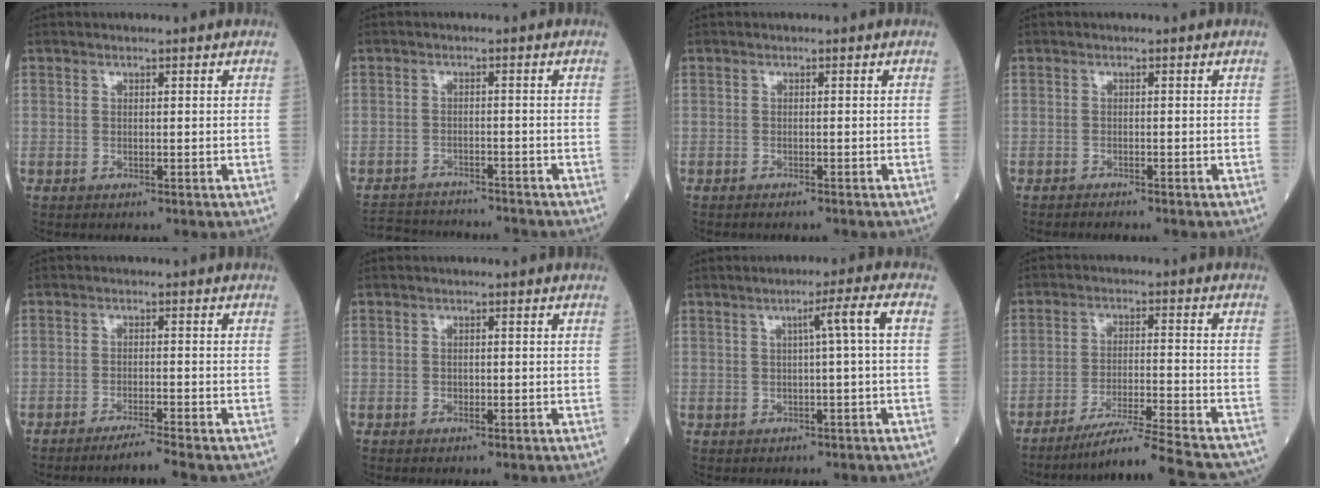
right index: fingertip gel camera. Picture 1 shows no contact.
{"total": 9.4, "force": [-9.1, 1.3, 1.8], "torque": [-0.030, 0.002, -0.133]}
{"total": 2.0, "force": [-1.9, 0.0, 0.9], "torque": [-0.013, -0.001, -0.020]}
{"total": 1.9, "force": [-1.7, -0.1, 0.6], "torque": [-0.010, -0.001, -0.021]}
{"total": 5.0, "force": [-4.2, -0.3, 2.6], "torque": [-0.032, -0.007, -0.061]}
{"total": 0.8, "force": [-0.3, 0.6, 0.5], "torque": [-0.008, 0.001, -0.004]}
{"total": 4.0, "force": [0.3, -1.0, 3.9], "torque": [-0.063, 0.010, 0.007]}
{"total": 17.7, "force": [-16.3, -0.1, 7.0], "torque": [-0.082, -0.025, -0.234]}